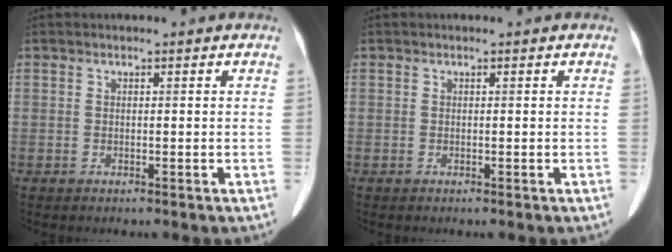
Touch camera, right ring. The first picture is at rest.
{"total": 0.0}